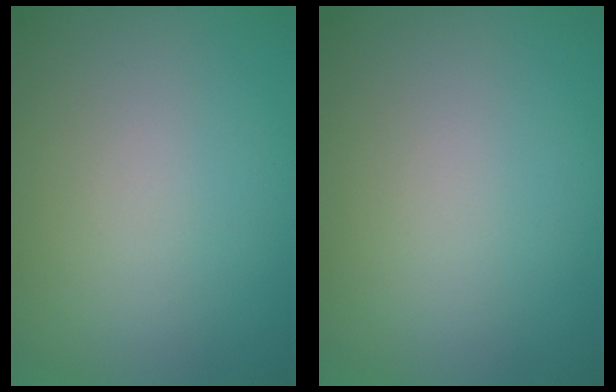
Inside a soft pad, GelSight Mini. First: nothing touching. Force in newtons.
{"total": 0.0}